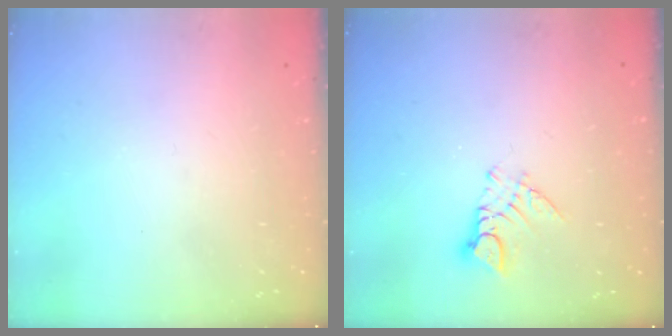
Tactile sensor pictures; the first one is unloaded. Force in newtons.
{"total": 6.0, "press": 6.0, "slide": 0.5}